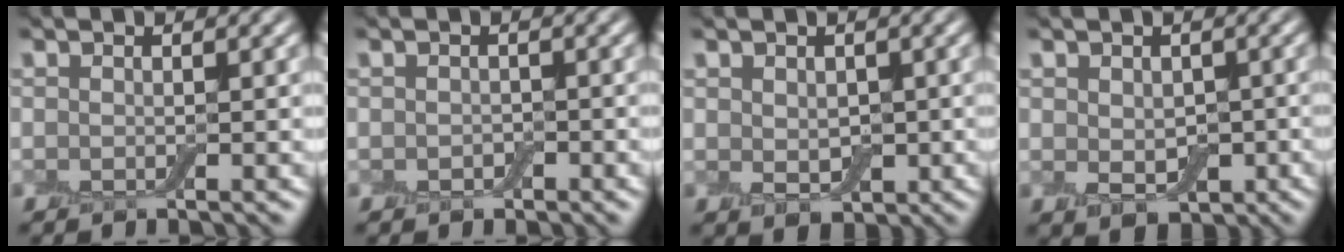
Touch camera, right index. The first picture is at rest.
{"total": 0.8, "force": [-0.3, 0.7, 0.4], "torque": [-0.006, -0.003, -0.006]}
{"total": 2.3, "force": [0.1, 1.7, 1.6], "torque": [-0.025, -0.005, 0.007]}
{"total": 3.7, "force": [-0.4, 2.5, 2.7], "torque": [-0.043, -0.010, -0.001]}